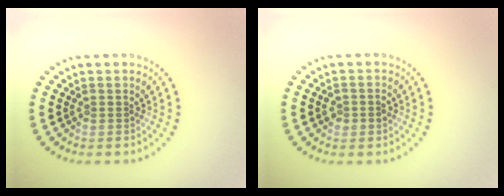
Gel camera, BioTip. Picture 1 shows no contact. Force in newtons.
{"total": 1.5, "press": 1.5, "slide": 0.2}